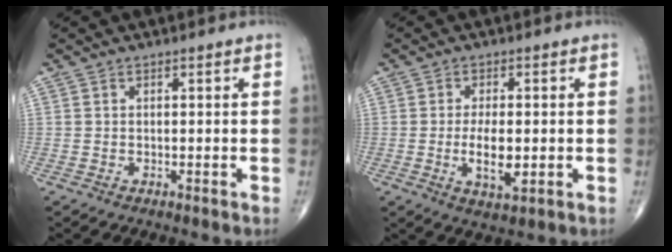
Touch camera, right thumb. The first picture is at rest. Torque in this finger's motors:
{"motor_torque": [0.70, 2.28, 0.90, -0.15, 0.12]}